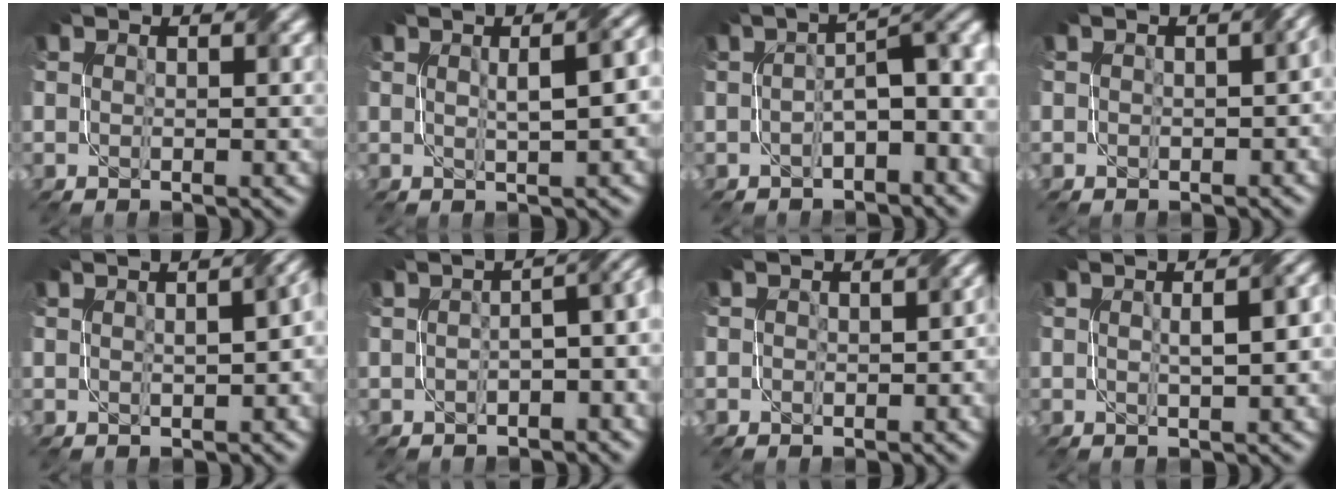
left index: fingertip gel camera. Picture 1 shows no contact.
{"total": 5.8, "force": [1.0, 1.9, 5.4], "torque": [-0.044, 0.025, 0.010]}
{"total": 5.5, "force": [-1.3, 2.0, 4.9], "torque": [-0.070, 0.014, -0.025]}
{"total": 2.6, "force": [0.0, 1.5, 2.1], "torque": [-0.012, 0.000, 0.003]}
{"total": 3.7, "force": [0.1, 1.5, 3.4], "torque": [-0.031, 0.005, 0.013]}
{"total": 5.8, "force": [-1.1, 2.7, 5.0], "torque": [-0.047, 0.006, -0.016]}
{"total": 2.3, "force": [0.0, 1.7, 1.5], "torque": [-0.010, -0.004, -0.003]}
{"total": 3.7, "force": [0.2, 1.1, 3.5], "torque": [-0.037, 0.014, 0.004]}